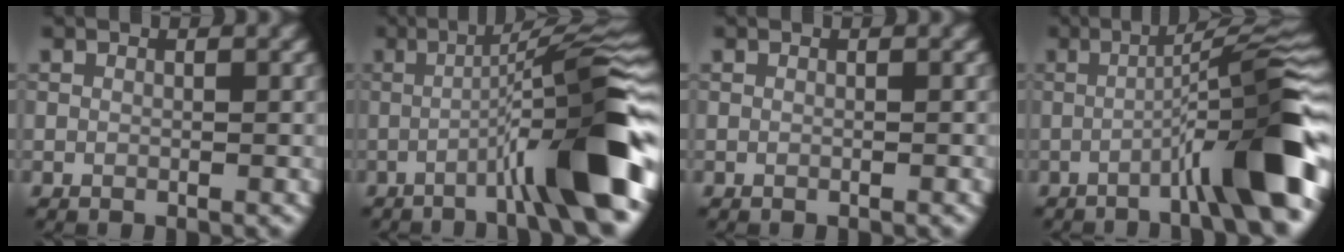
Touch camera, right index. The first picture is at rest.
{"total": 11.4, "force": [-3.5, 1.2, 10.8], "torque": [-0.136, 0.027, -0.060]}
{"total": 0.0}
{"total": 9.6, "force": [-3.5, 1.0, 8.9], "torque": [-0.111, 0.024, -0.063]}